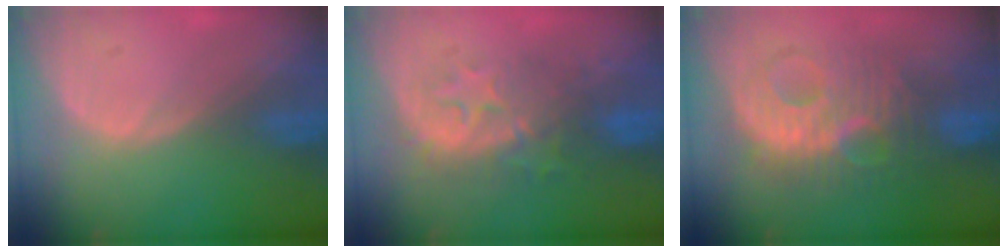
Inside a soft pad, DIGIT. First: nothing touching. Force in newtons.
{"total": 8.2, "press": 8.1, "slide": 0.8}
{"total": 10.1, "press": 10.1, "slide": 0.3}